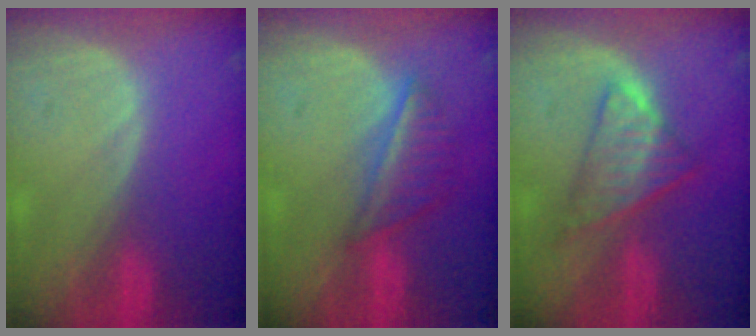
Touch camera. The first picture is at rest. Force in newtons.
{"total": 5.6, "press": 5.2, "slide": 2.1}
{"total": 6.5, "press": 5.8, "slide": 2.9}